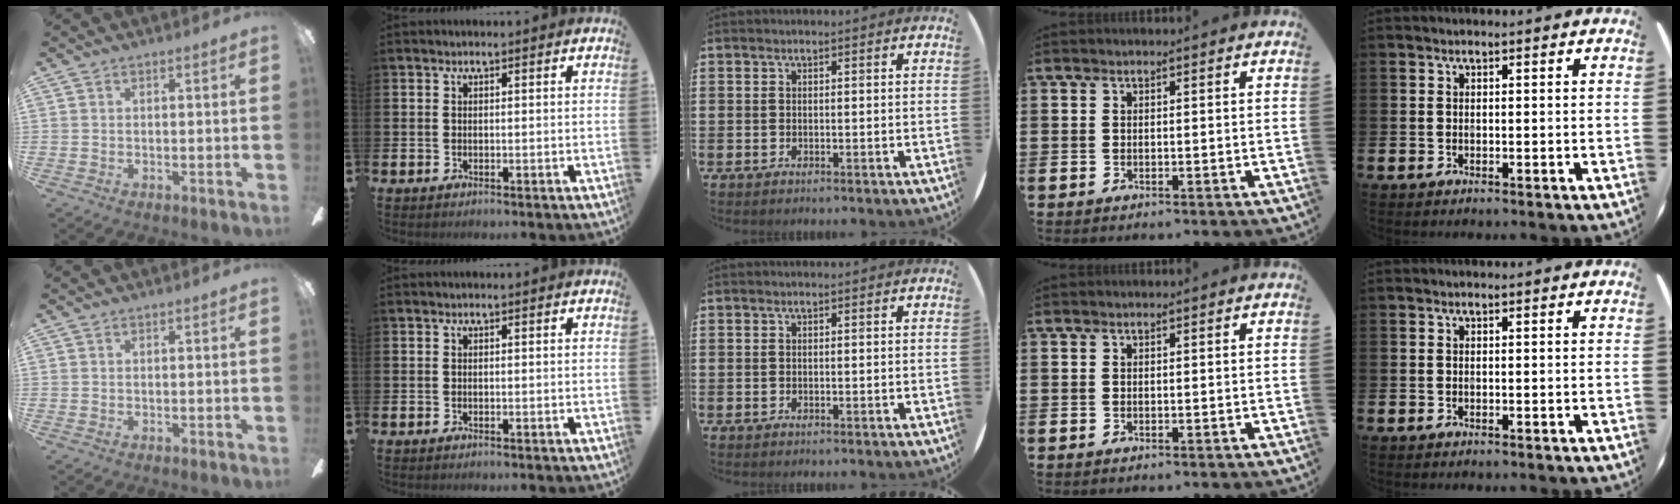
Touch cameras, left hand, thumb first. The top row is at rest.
{}